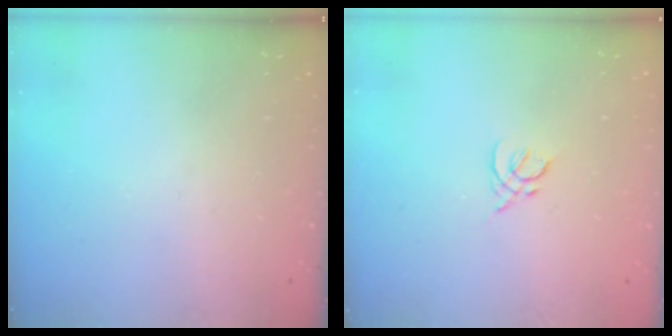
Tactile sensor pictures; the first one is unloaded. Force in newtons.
{"total": 2.0, "press": 1.9, "slide": 0.6}